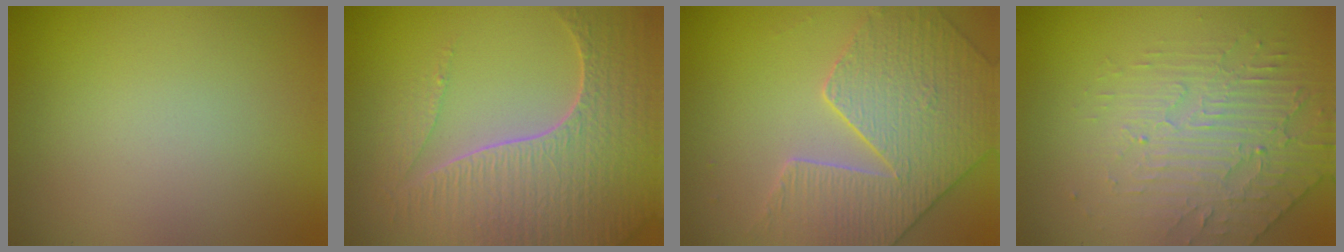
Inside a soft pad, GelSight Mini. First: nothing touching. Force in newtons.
{"total": 7.4, "press": 5.5, "slide": 5.0}
{"total": 4.8, "press": 4.7, "slide": 0.8}
{"total": 4.5, "press": 3.3, "slide": 3.0}